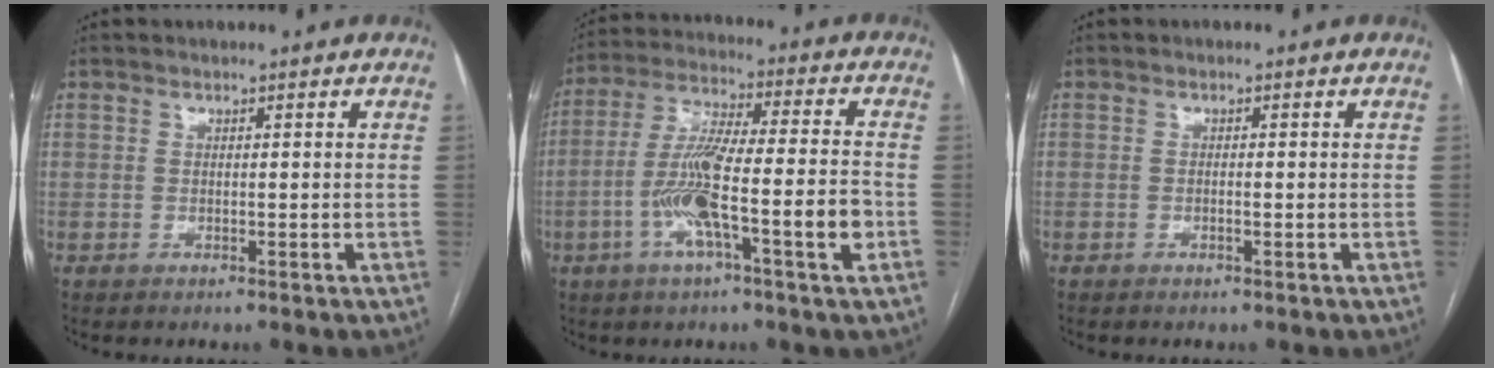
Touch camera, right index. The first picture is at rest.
{"total": 14.1, "force": [-4.2, 0.9, 13.5], "torque": [-0.250, 0.005, -0.079]}
{"total": 0.7, "force": [-0.2, 0.1, 0.7], "torque": [-0.013, 0.000, -0.002]}